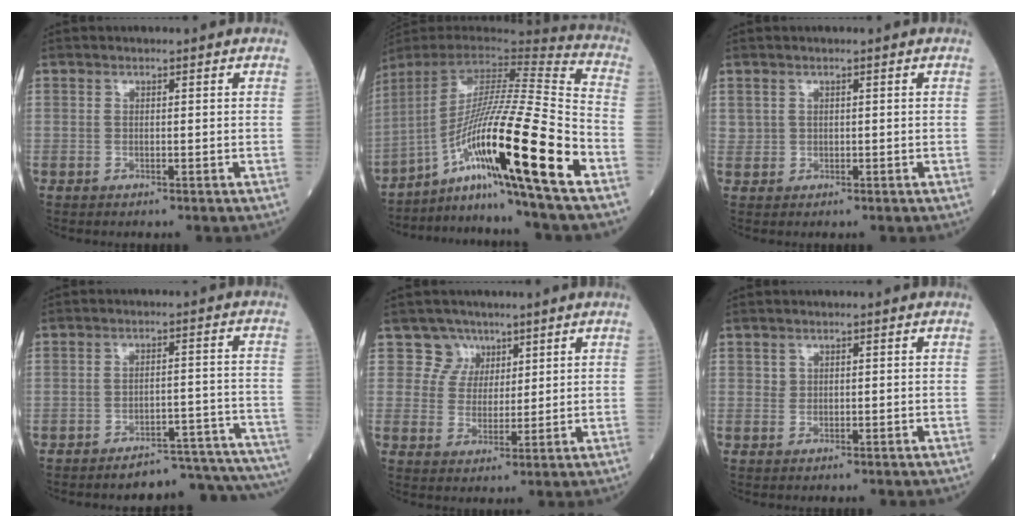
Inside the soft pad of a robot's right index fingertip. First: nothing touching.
{"total": 21.6, "force": [-10.4, -1.8, 18.9], "torque": [-0.337, -0.015, -0.190]}
{"total": 1.2, "force": [0.6, 1.1, 0.1], "torque": [0.009, 0.004, 0.008]}
{"total": 14.3, "force": [-14.1, 0.8, 2.3], "torque": [0.012, 0.028, -0.171]}
{"total": 4.6, "force": [2.9, 3.5, -0.7], "torque": [0.019, -0.001, 0.050]}
{"total": 0.6, "force": [0.2, 0.5, 0.1], "torque": [0.005, 0.003, 0.001]}